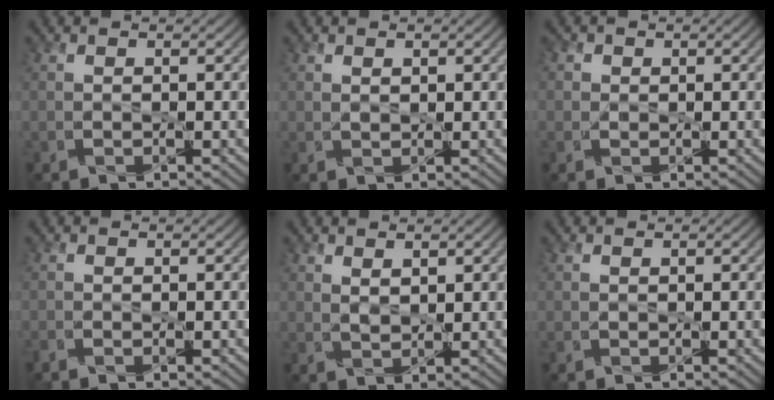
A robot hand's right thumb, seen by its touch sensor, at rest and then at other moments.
{"total": 0.8, "force": [0.6, 0.4, 0.4], "torque": [-0.012, -0.003, 0.012]}
{"total": 1.7, "force": [0.5, 1.5, 0.4], "torque": [-0.011, -0.001, 0.002]}
{"total": 1.1, "force": [-0.7, 0.4, 0.7], "torque": [-0.017, -0.003, -0.012]}
{"total": 1.8, "force": [1.3, 0.7, 1.1], "torque": [-0.026, -0.006, 0.029]}
{"total": 0.0}